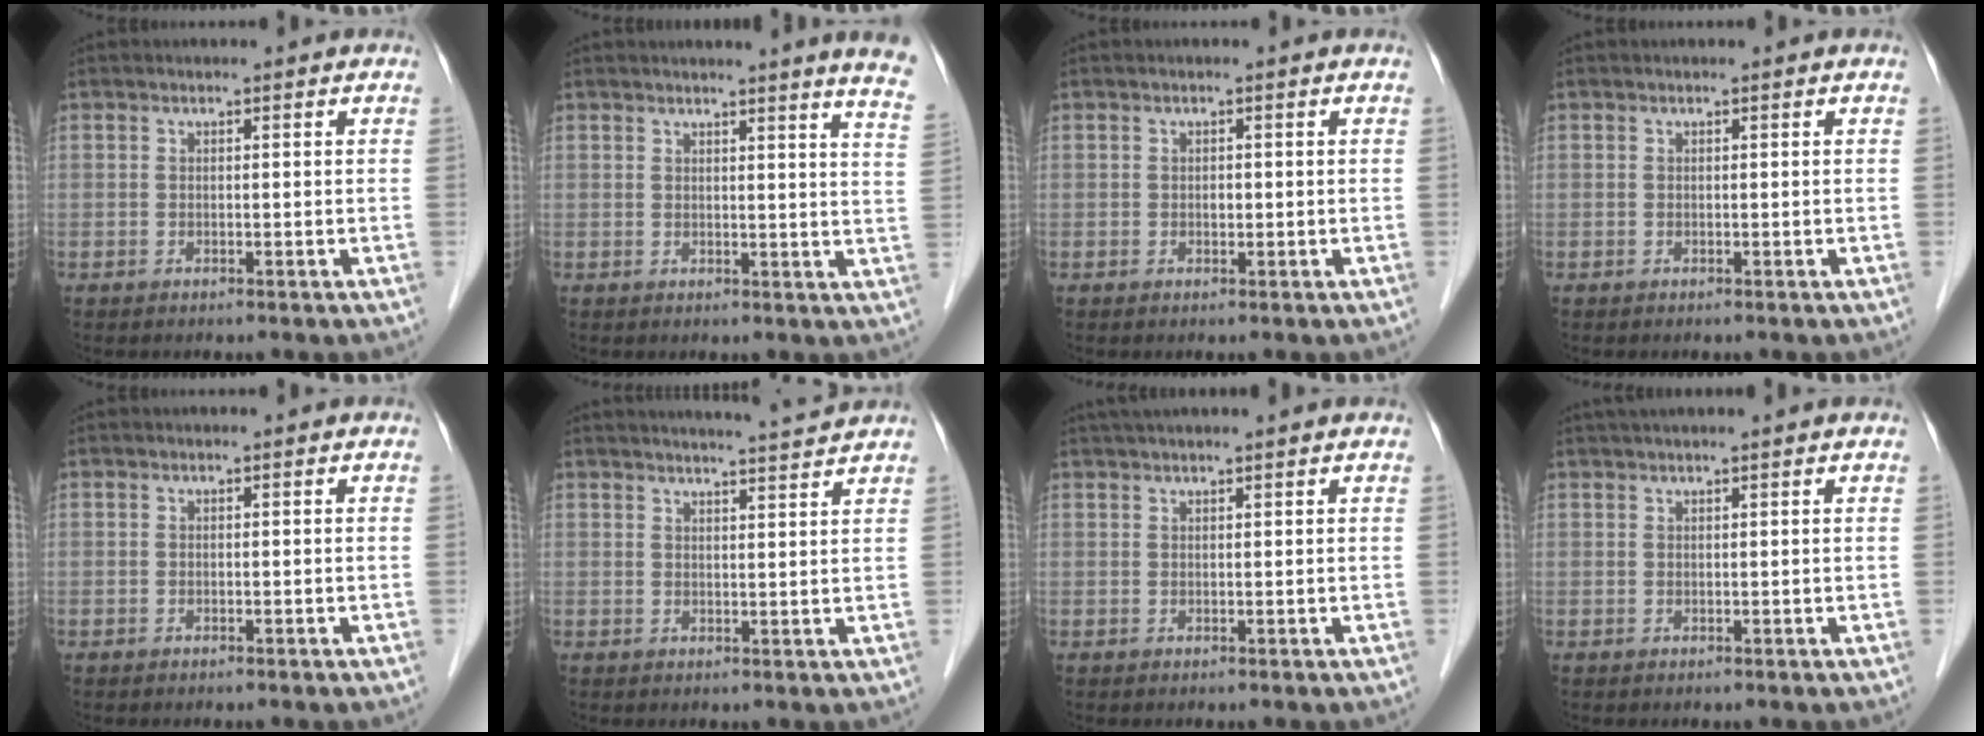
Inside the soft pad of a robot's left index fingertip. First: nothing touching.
{"total": 9.3, "force": [8.3, -1.2, 4.0], "torque": [-0.040, -0.055, 0.067]}
{"total": 0.7, "force": [-0.1, 0.5, 0.5], "torque": [-0.009, 0.001, -0.002]}
{"total": 0.0}
{"total": 0.0}
{"total": 7.3, "force": [7.0, -1.1, 1.9], "torque": [-0.033, 0.003, 0.088]}
{"total": 6.0, "force": [5.2, -0.4, 3.0], "torque": [-0.042, 0.041, 0.076]}
{"total": 4.7, "force": [4.0, -0.5, 2.3], "torque": [-0.026, 0.038, 0.061]}